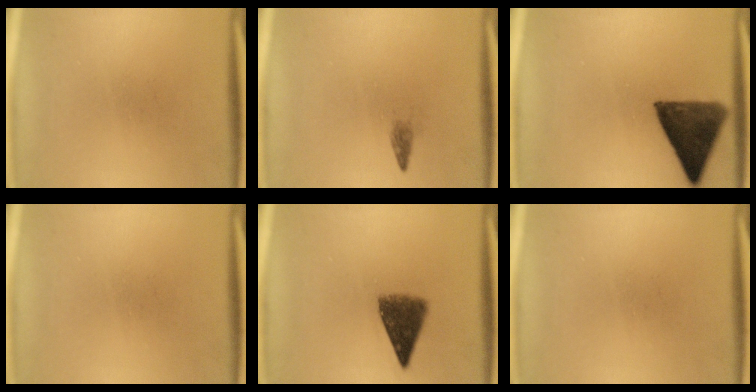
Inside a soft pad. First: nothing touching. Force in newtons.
{"total": 1.0}
{"total": 11.6}
{"total": 0.0}
{"total": 7.0}
{"total": 0.0}